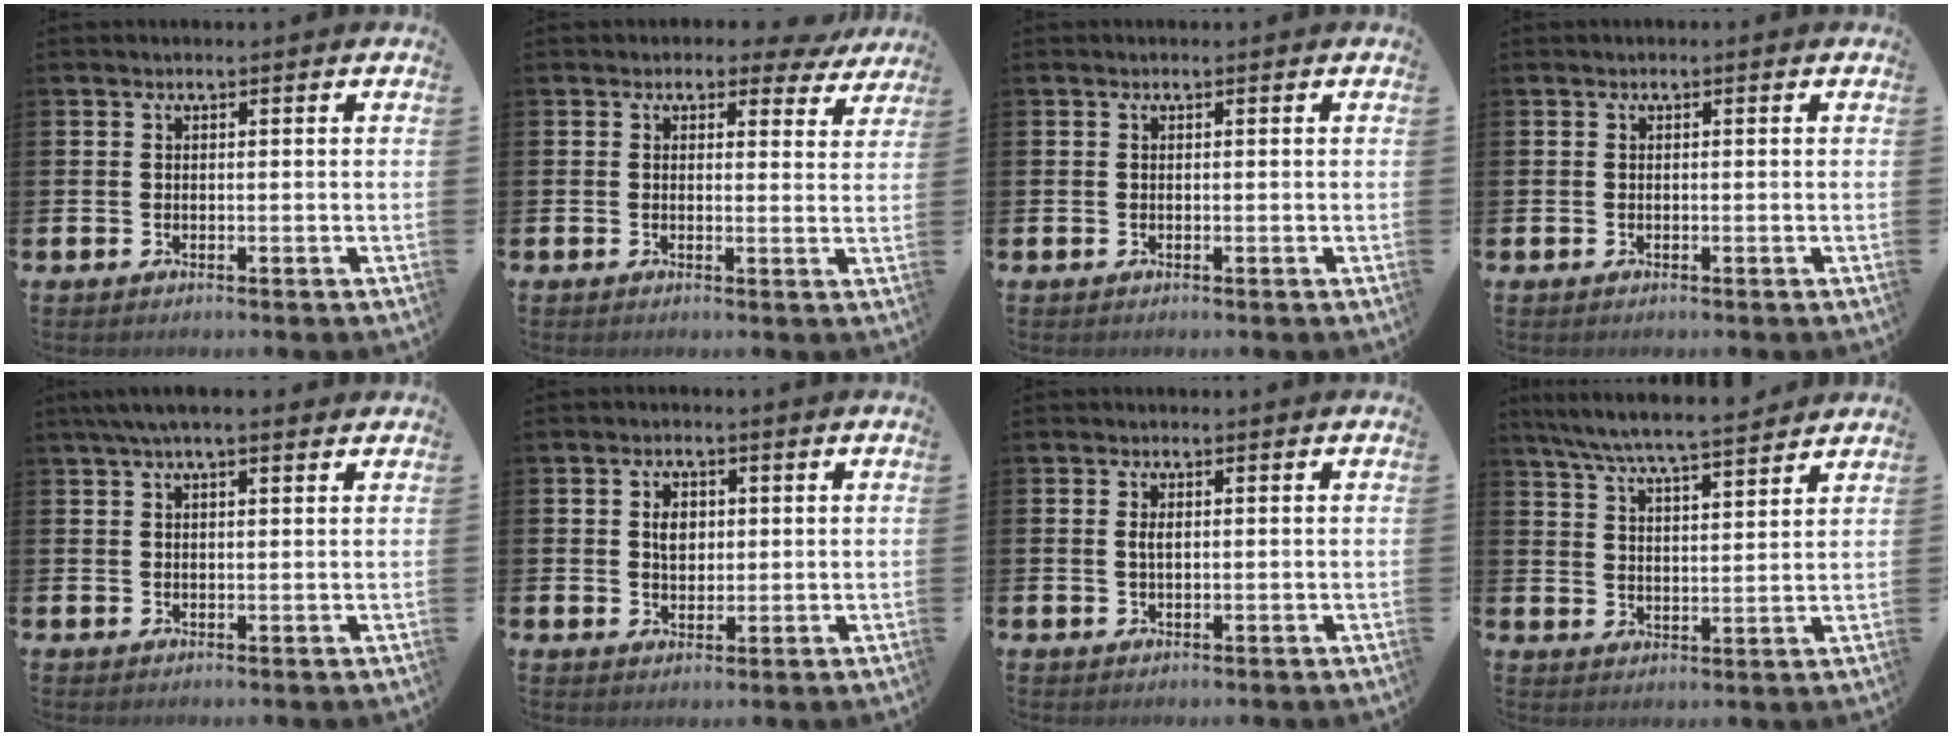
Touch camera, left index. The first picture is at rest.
{"total": 2.6, "force": [2.0, 1.4, 0.9], "torque": [-0.010, -0.008, 0.030]}
{"total": 0.0}
{"total": 0.0}
{"total": 3.8, "force": [2.9, 0.8, 2.4], "torque": [-0.050, 0.001, 0.052]}
{"total": 3.0, "force": [0.8, 2.1, 2.0], "torque": [-0.019, -0.001, 0.007]}
{"total": 1.3, "force": [0.2, 0.5, 1.2], "torque": [-0.015, 0.000, 0.000]}
{"total": 7.2, "force": [6.8, 0.1, 2.3], "torque": [-0.071, -0.041, 0.121]}